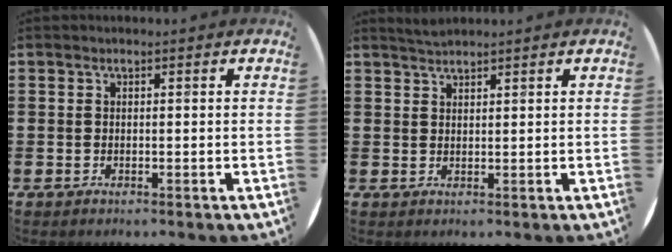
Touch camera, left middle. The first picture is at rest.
{"total": 1.6, "force": [1.5, 0.0, 0.2], "torque": [-0.006, 0.001, 0.029]}